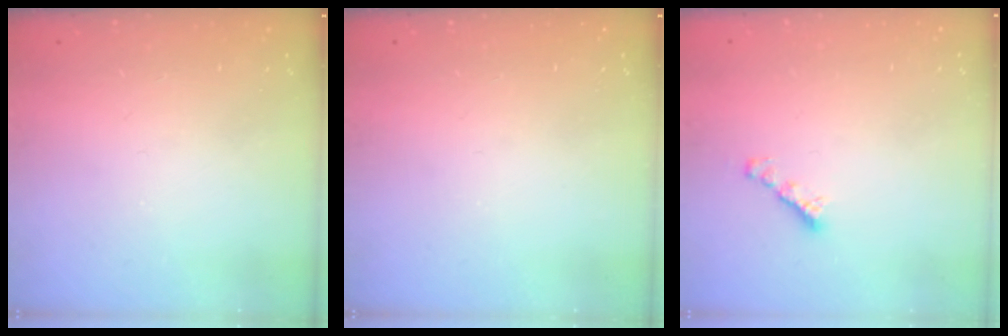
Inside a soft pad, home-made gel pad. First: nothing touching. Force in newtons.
{"total": 0.0}
{"total": 2.5, "press": 2.5, "slide": 0.5}